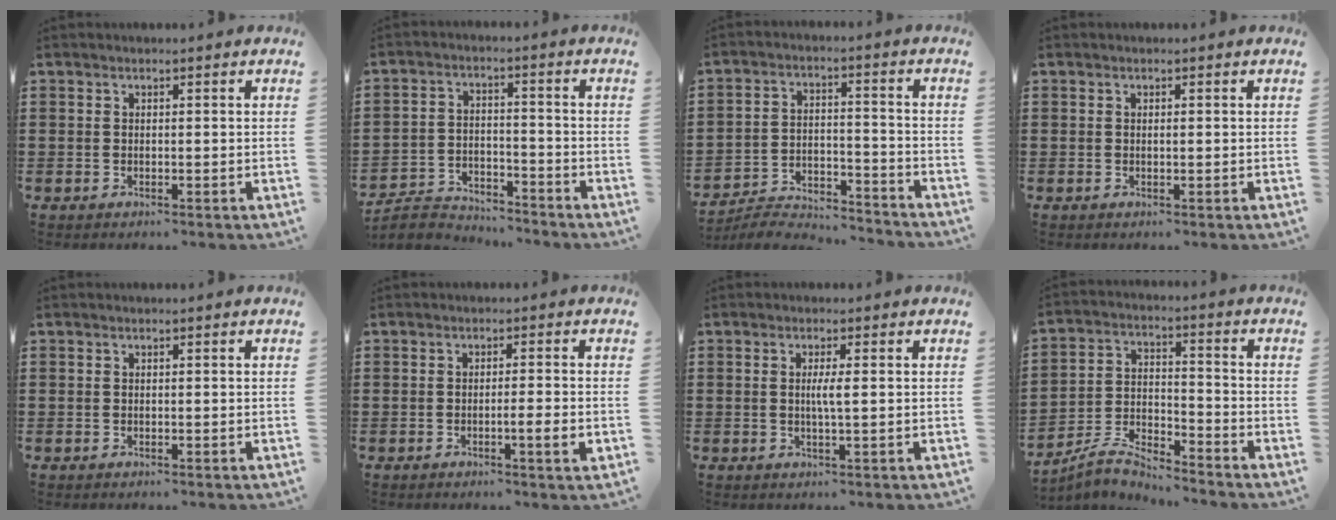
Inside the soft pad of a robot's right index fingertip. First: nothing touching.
{"total": 4.4, "force": [-4.3, 0.9, 0.3], "torque": [-0.026, 0.002, -0.093]}
{"total": 5.4, "force": [-5.3, 0.8, 0.9], "torque": [-0.024, 0.008, -0.107]}
{"total": 0.6, "force": [0.0, 0.1, 0.5], "torque": [-0.012, -0.002, 0.001]}
{"total": 0.0}
{"total": 3.7, "force": [-1.2, 0.1, 3.5], "torque": [-0.057, -0.010, -0.019]}
{"total": 2.5, "force": [0.1, 0.0, 2.5], "torque": [-0.048, -0.006, 0.000]}
{"total": 5.0, "force": [-4.8, 0.6, 1.2], "torque": [-0.038, -0.006, -0.100]}